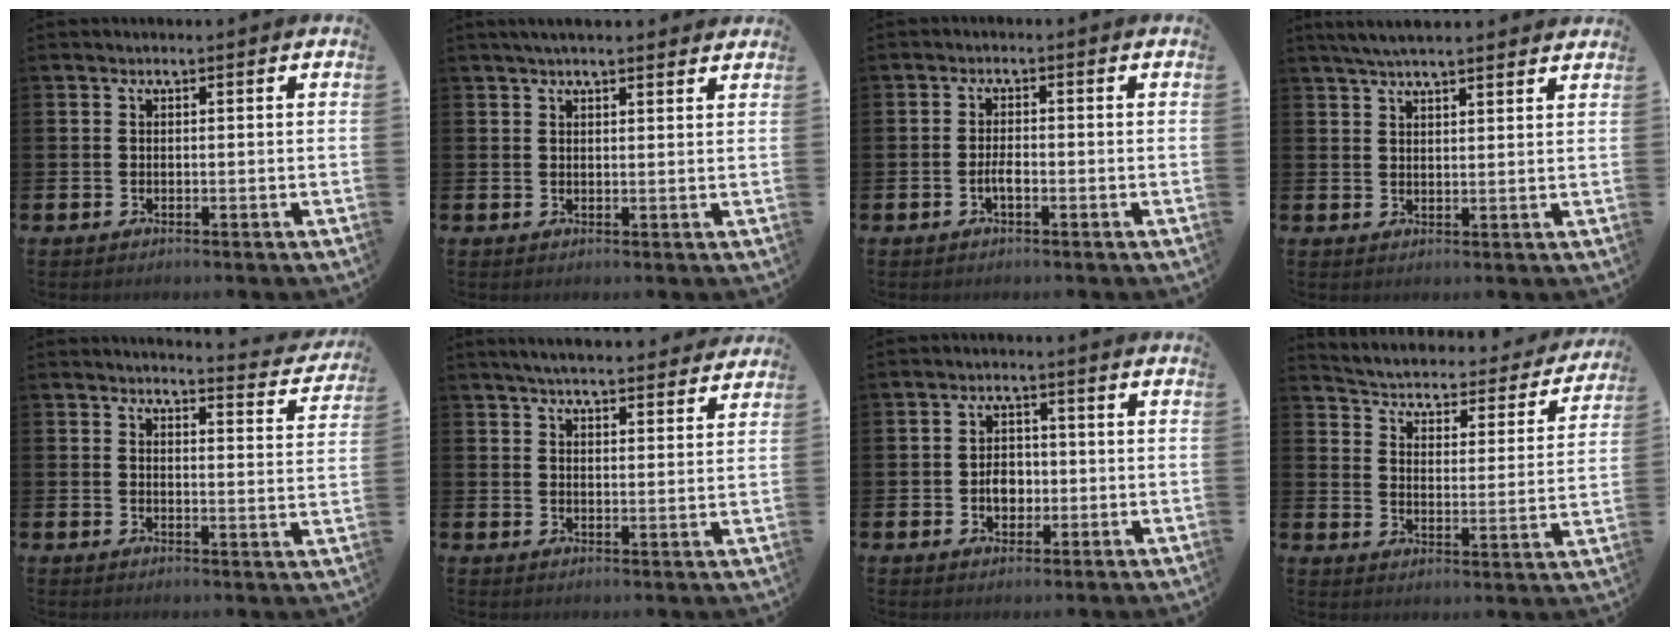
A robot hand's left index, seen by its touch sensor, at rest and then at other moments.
{"total": 2.8, "force": [2.6, 0.4, 1.0], "torque": [-0.023, -0.003, 0.046]}
{"total": 1.9, "force": [-0.7, 0.6, 1.6], "torque": [-0.028, 0.001, -0.015]}
{"total": 4.6, "force": [4.3, 0.4, 1.5], "torque": [-0.040, -0.008, 0.079]}
{"total": 3.5, "force": [3.5, 0.0, 0.3], "torque": [0.002, -0.033, 0.056]}
{"total": 5.2, "force": [5.0, 0.5, 1.1], "torque": [-0.024, -0.026, 0.088]}
{"total": 3.4, "force": [-0.6, 2.6, 2.2], "torque": [-0.026, -0.001, -0.019]}
{"total": 3.5, "force": [3.1, 1.2, 0.8], "torque": [-0.042, -0.031, 0.044]}